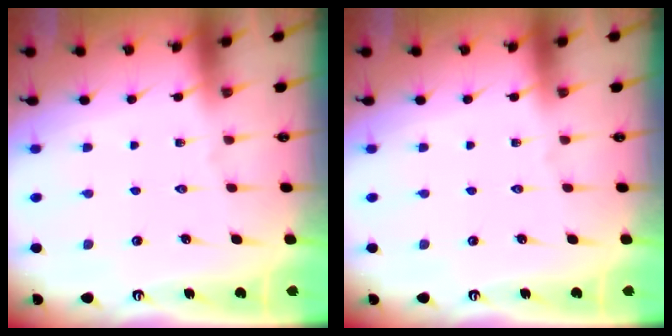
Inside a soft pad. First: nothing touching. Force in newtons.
{"total": 0.0}